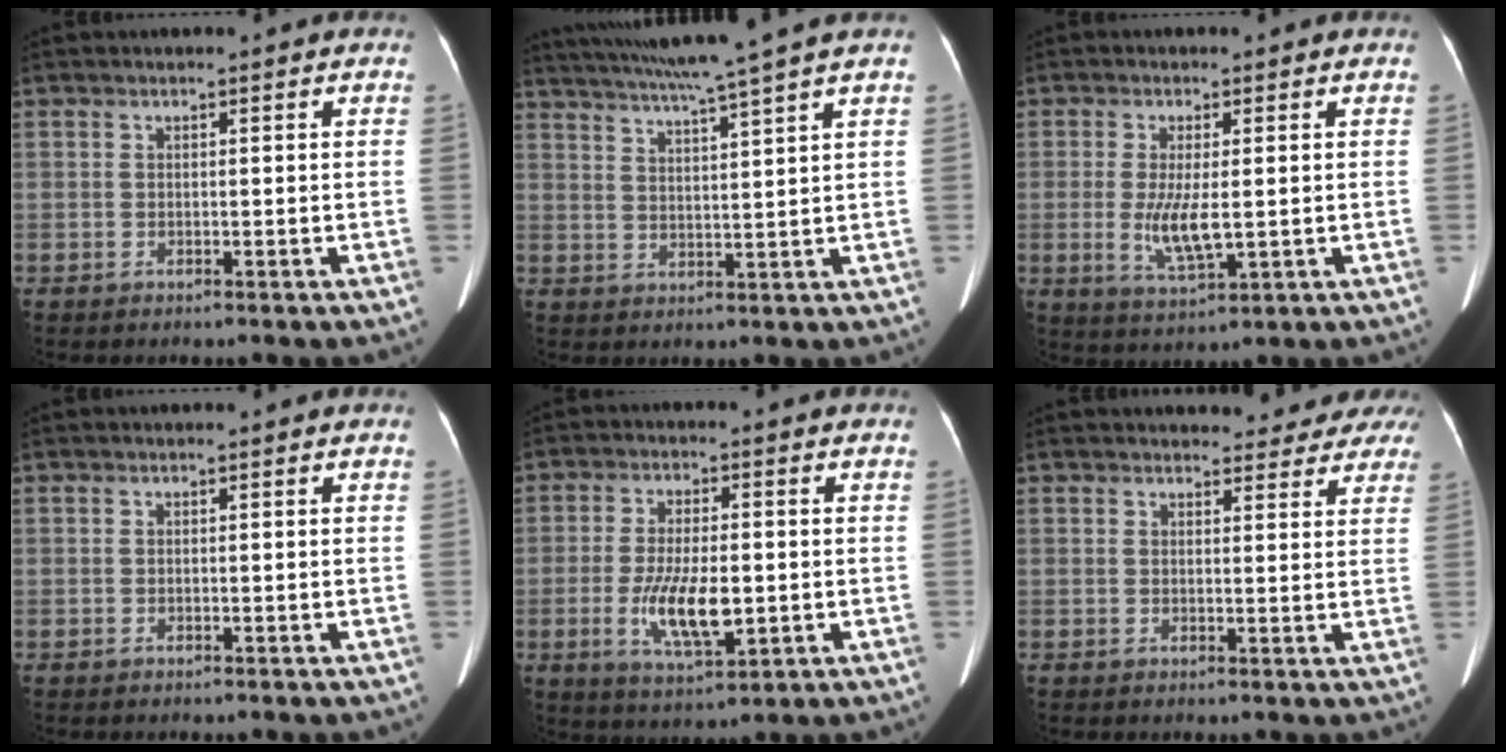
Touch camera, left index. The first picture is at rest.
{"total": 11.4, "force": [9.4, -2.4, 5.9], "torque": [-0.104, -0.002, 0.143]}
{"total": 5.9, "force": [-0.3, 1.5, 5.7], "torque": [-0.121, -0.016, -0.002]}
{"total": 0.0}
{"total": 9.0, "force": [-1.7, 2.9, 8.4], "torque": [-0.166, -0.012, -0.024]}
{"total": 10.6, "force": [10.0, 3.0, 1.9], "torque": [0.007, -0.001, 0.091]}